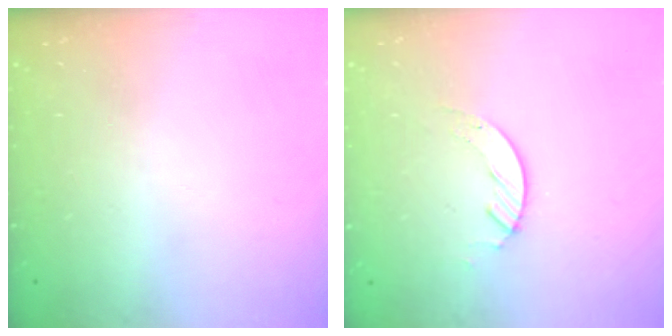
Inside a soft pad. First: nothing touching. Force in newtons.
{"total": 2.7, "press": 2.7, "slide": 0.2}